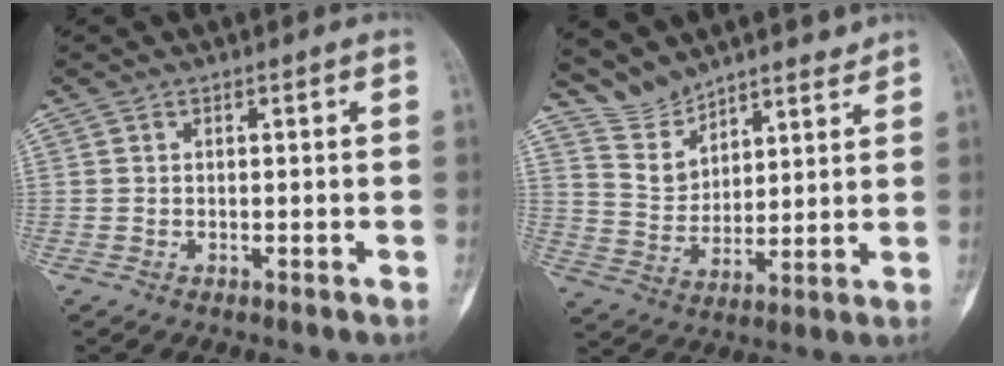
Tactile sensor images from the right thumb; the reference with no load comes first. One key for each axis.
{"total": 10.0, "fx": 9.2, "fy": 3.7, "fz": 1.1, "tx": 0.006, "ty": -0.059, "tz": 0.183}